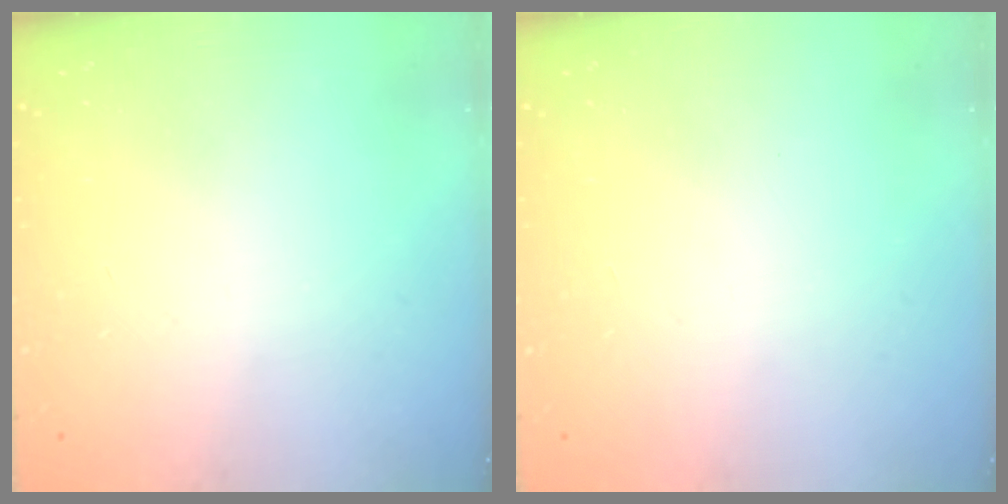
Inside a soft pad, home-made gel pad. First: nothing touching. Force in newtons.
{"total": 1.6, "press": 1.5, "slide": 0.1}